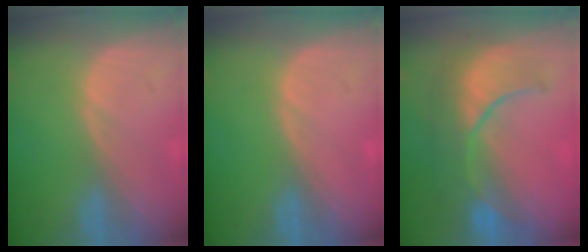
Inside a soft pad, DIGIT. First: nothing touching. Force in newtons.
{"total": 0.0}
{"total": 10.2, "press": 9.1, "slide": 4.5}